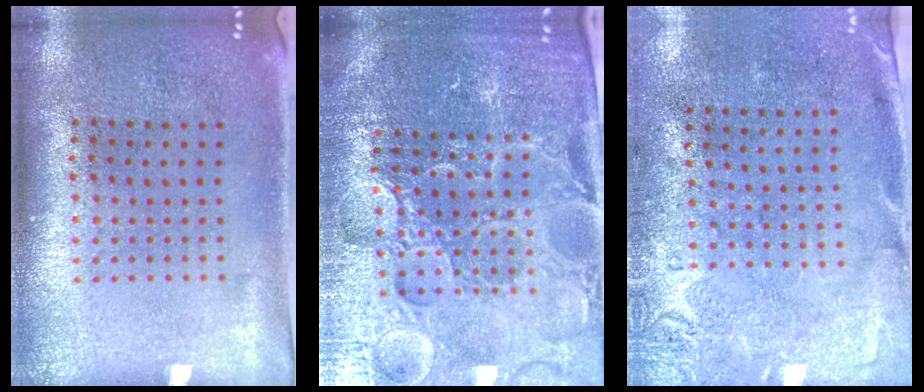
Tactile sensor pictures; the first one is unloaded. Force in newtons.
{"total": 5.8, "press": 5.3, "slide": 2.2}
{"total": 2.8, "press": 2.2, "slide": 1.7}